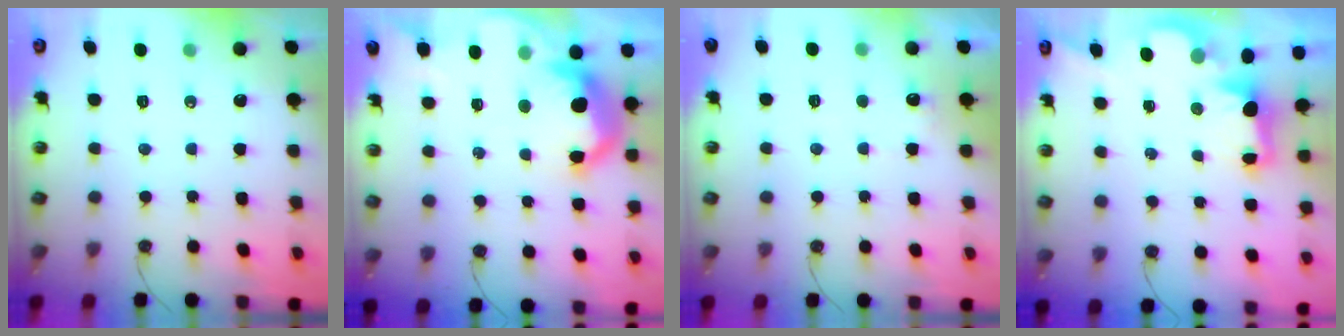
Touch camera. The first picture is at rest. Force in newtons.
{"total": 11.8, "press": 11.7, "slide": 0.8}
{"total": 4.4, "press": 4.3, "slide": 0.9}
{"total": 2.1, "press": 2.0, "slide": 0.8}